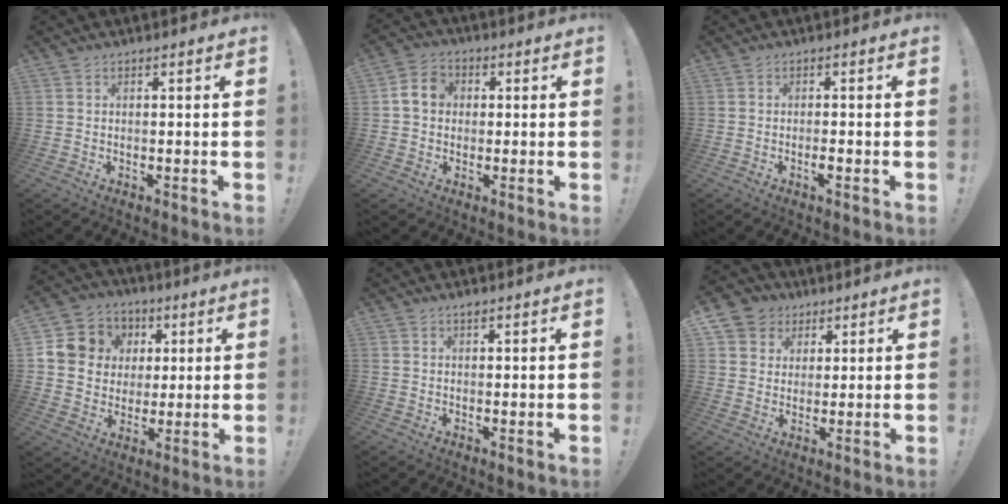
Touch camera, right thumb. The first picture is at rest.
{"total": 6.9, "force": [0.7, 5.7, 3.8], "torque": [-0.060, 0.018, 0.017]}
{"total": 1.9, "force": [-1.1, 0.2, 1.5], "torque": [-0.028, 0.001, -0.018]}
{"total": 12.1, "force": [3.2, 11.1, 3.4], "torque": [-0.053, -0.006, 0.079]}
{"total": 1.0, "force": [0.9, 0.1, 0.6], "torque": [-0.004, -0.002, 0.014]}
{"total": 7.5, "force": [3.0, 6.7, 1.5], "torque": [-0.017, -0.017, 0.063]}